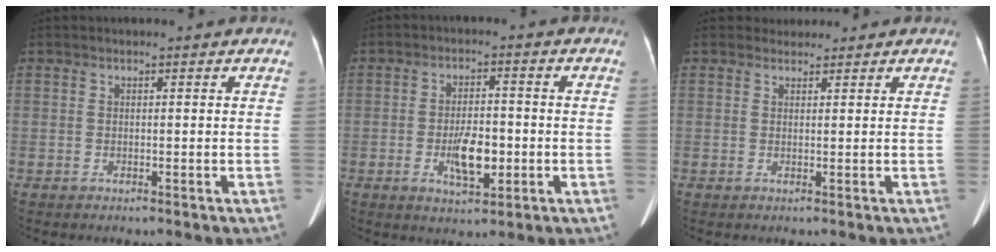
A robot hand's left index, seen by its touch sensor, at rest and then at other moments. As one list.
[{"total": 6.3, "force": [-1.6, 2.5, 5.5], "torque": [-0.103, -0.001, -0.023]}, {"total": 1.3, "force": [1.1, 0.5, -0.4], "torque": [0.003, 0.006, 0.016]}]